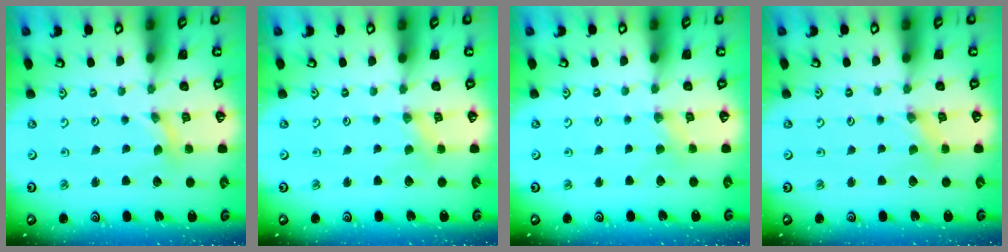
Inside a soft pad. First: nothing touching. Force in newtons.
{"total": 0.5, "press": 0.5, "slide": 0.2}
{"total": 2.6, "press": 2.5, "slide": 0.5}
{"total": 0.6, "press": 0.6, "slide": 0.1}